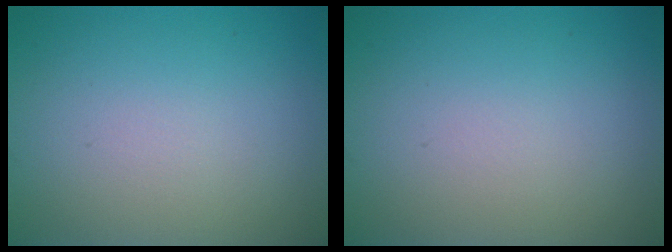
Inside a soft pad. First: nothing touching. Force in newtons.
{"total": 0.0}